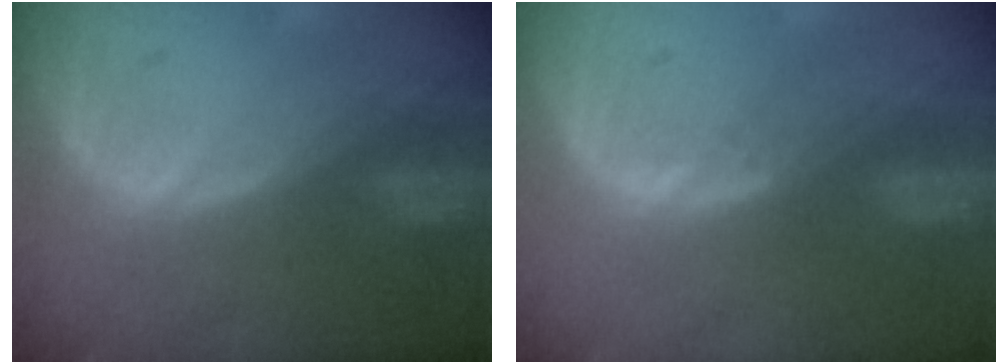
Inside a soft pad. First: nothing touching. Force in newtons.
{"total": 0.7, "press": 0.7, "slide": 0.1}